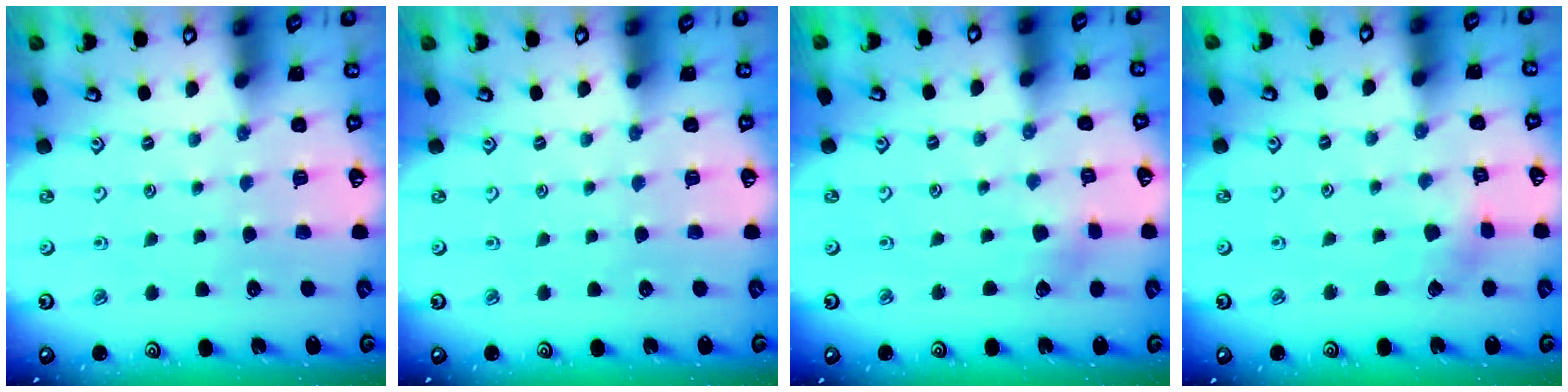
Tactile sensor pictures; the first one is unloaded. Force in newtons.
{"total": 0.0}
{"total": 2.5, "press": 2.5, "slide": 0.5}
{"total": 3.2, "press": 3.2, "slide": 0.2}